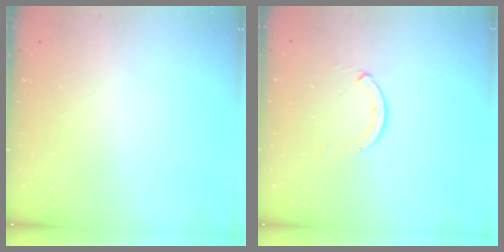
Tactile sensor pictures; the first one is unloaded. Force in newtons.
{"total": 0.0}